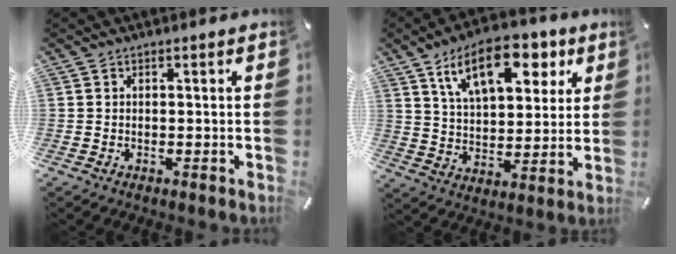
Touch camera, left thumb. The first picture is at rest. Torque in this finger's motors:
{"motor_torque": [2.30, 2.29, 1.41, -1.35, 0.27]}